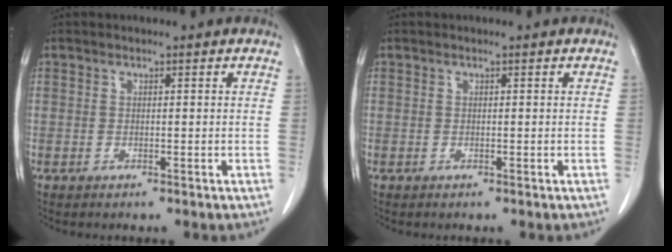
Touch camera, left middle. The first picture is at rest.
{"total": 0.0}